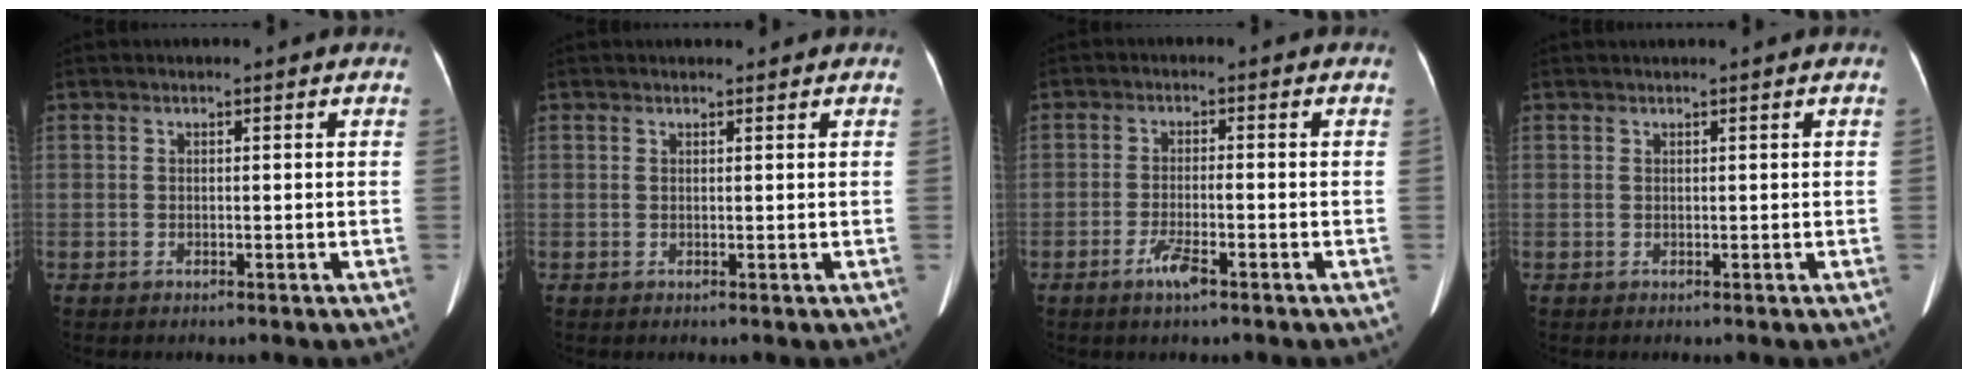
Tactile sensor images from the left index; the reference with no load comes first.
{"total": 1.1, "force": [1.1, 0.3, 0.2], "torque": [-0.009, 0.006, 0.016]}
{"total": 3.5, "force": [-2.2, 0.3, 2.7], "torque": [-0.056, -0.007, -0.040]}
{"total": 0.8, "force": [0.7, -0.2, 0.4], "torque": [-0.007, 0.012, 0.019]}